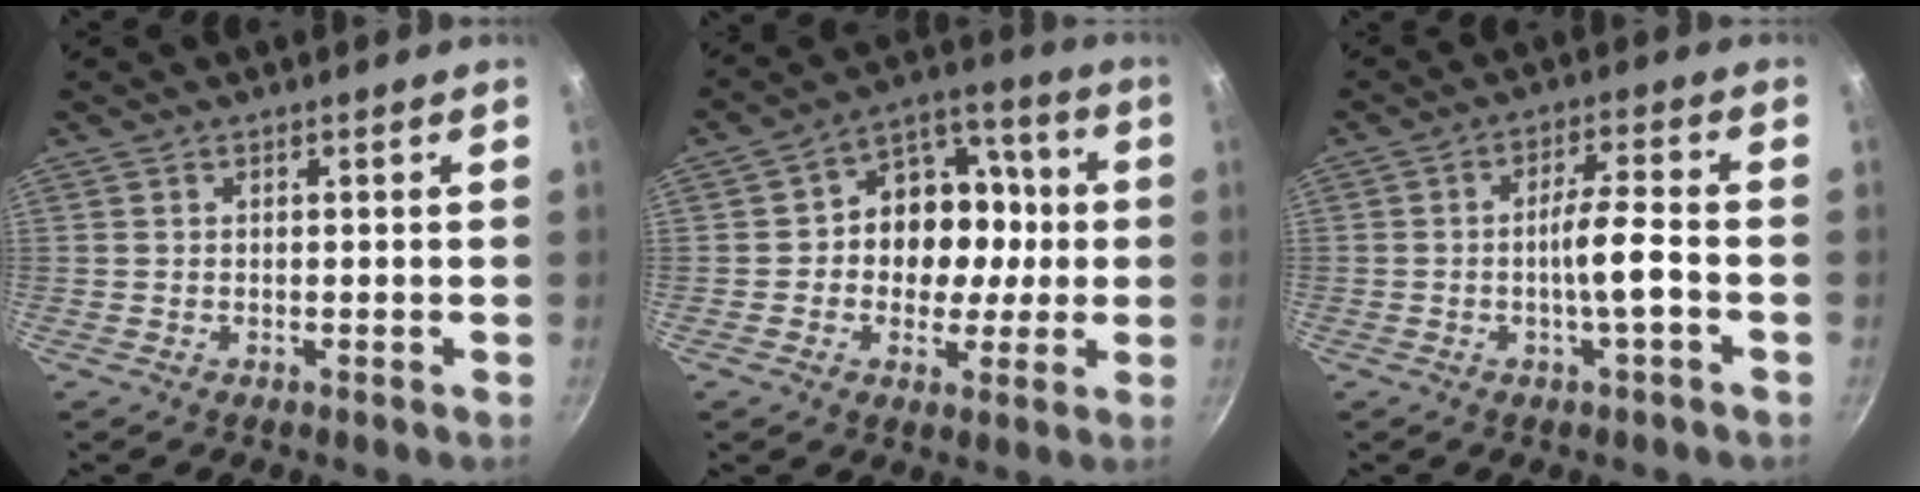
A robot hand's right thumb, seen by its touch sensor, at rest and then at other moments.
{"total": 13.9, "force": [-0.4, 11.1, 8.3], "torque": [-0.070, 0.028, -0.018]}
{"total": 6.6, "force": [-2.0, 1.0, 6.2], "torque": [-0.107, 0.023, -0.037]}